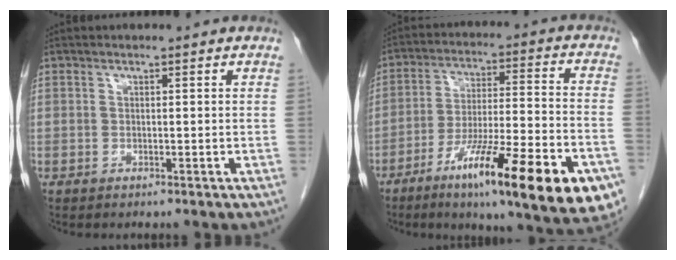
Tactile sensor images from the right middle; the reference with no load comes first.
{"total": 24.4, "force": [-12.9, 2.8, 20.5], "torque": [-0.242, -0.023, -0.201]}